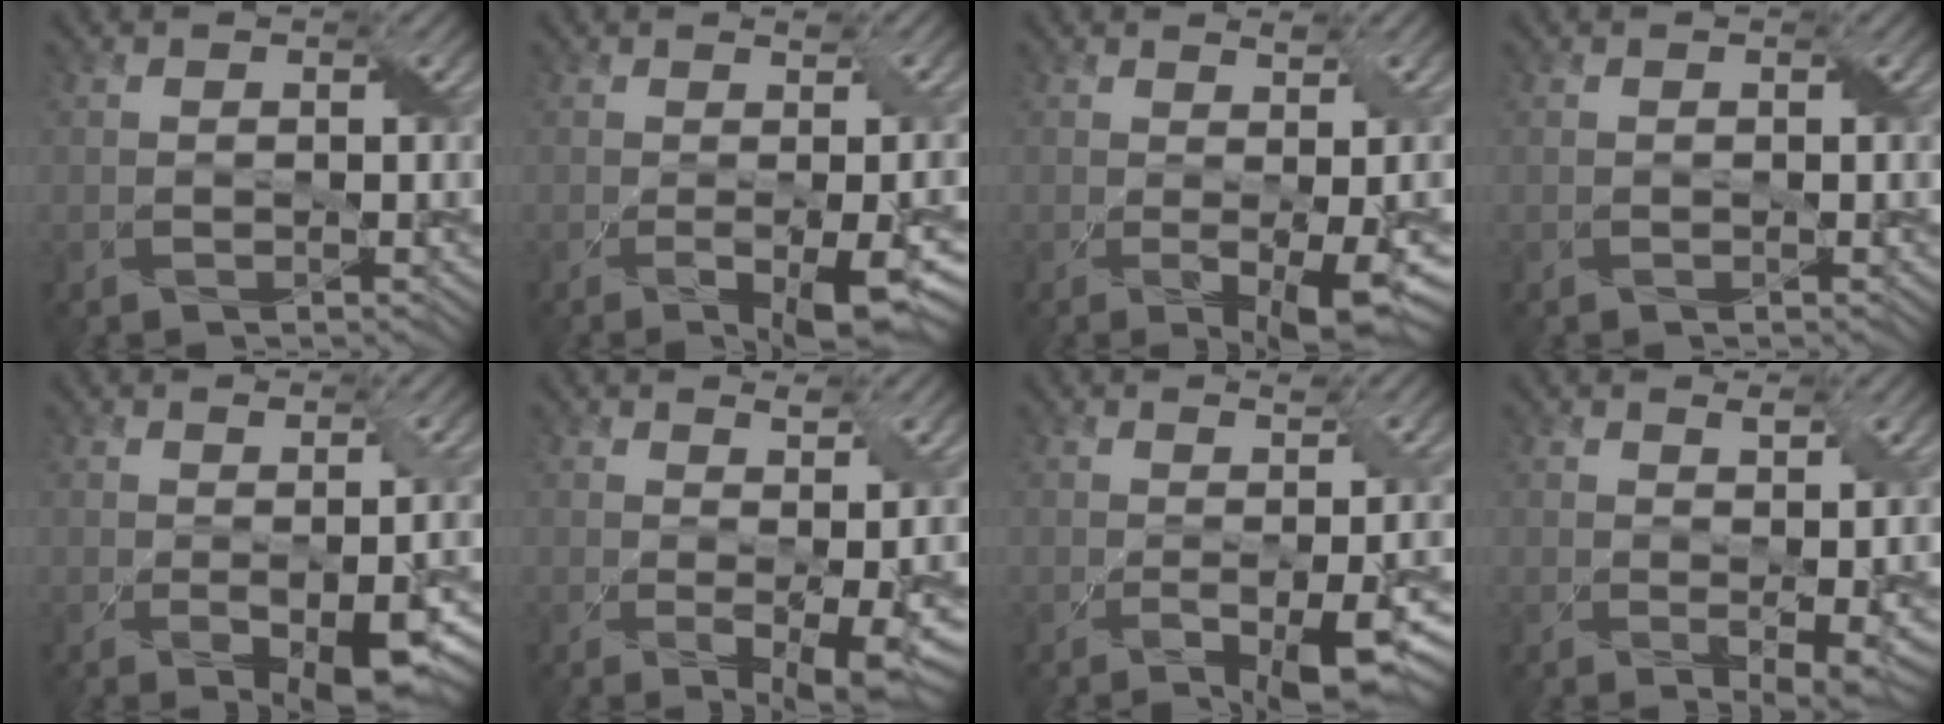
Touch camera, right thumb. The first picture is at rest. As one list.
[{"total": 6.9, "force": [-1.9, 1.6, 6.4], "torque": [-0.095, -0.005, -0.021]}, {"total": 6.3, "force": [-0.6, 1.2, 6.1], "torque": [-0.094, -0.005, -0.004]}, {"total": 0.0}, {"total": 7.3, "force": [-1.8, 2.4, 6.6], "torque": [-0.095, -0.016, -0.007]}, {"total": 5.4, "force": [0.1, 1.1, 5.3], "torque": [-0.086, -0.009, 0.007]}, {"total": 8.3, "force": [-2.2, 2.0, 7.8], "torque": [-0.106, -0.005, -0.025]}, {"total": 3.3, "force": [0.6, 0.6, 3.2], "torque": [-0.058, -0.005, 0.016]}]